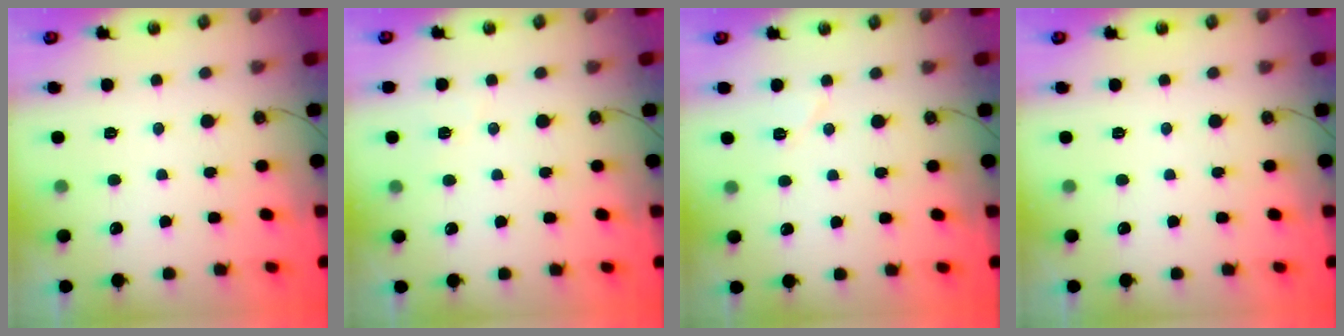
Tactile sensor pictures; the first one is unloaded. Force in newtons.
{"total": 3.2, "press": 2.6, "slide": 2.0}
{"total": 4.9, "press": 4.6, "slide": 1.8}
{"total": 0.0}